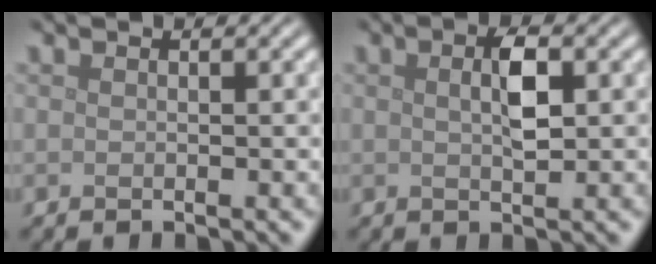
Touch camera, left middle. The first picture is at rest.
{"total": 2.6, "force": [0.6, 0.8, 2.4], "torque": [-0.045, 0.002, 0.011]}